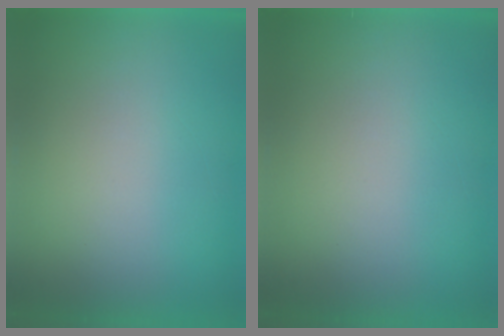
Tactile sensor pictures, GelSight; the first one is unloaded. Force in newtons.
{"total": 1.1}